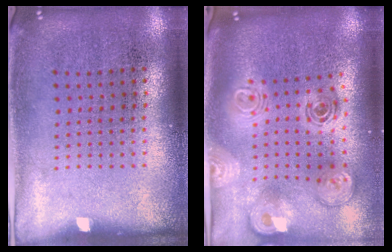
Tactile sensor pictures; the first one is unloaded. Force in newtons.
{"total": 2.9, "press": 2.1, "slide": 2.1}